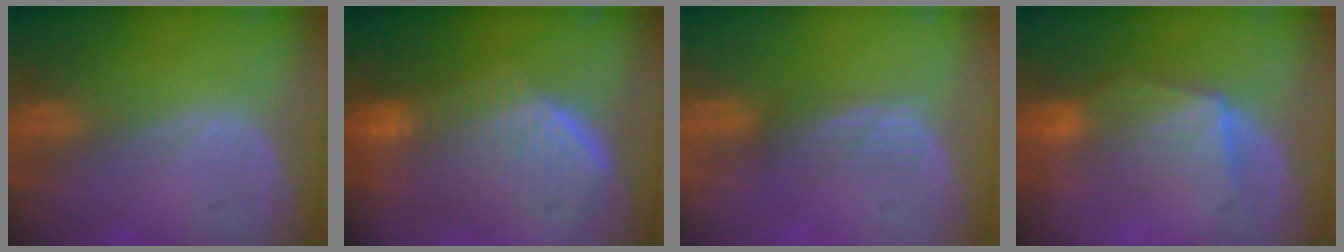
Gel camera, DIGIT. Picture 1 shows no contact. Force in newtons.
{"total": 10.1, "press": 9.0, "slide": 4.6}
{"total": 3.0, "press": 2.5, "slide": 1.7}
{"total": 7.3, "press": 7.1, "slide": 1.6}